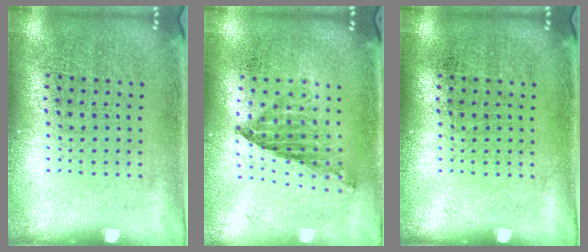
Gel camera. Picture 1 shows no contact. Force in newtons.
{"total": 0.9, "press": 0.9, "slide": 0.0}
{"total": 0.0}